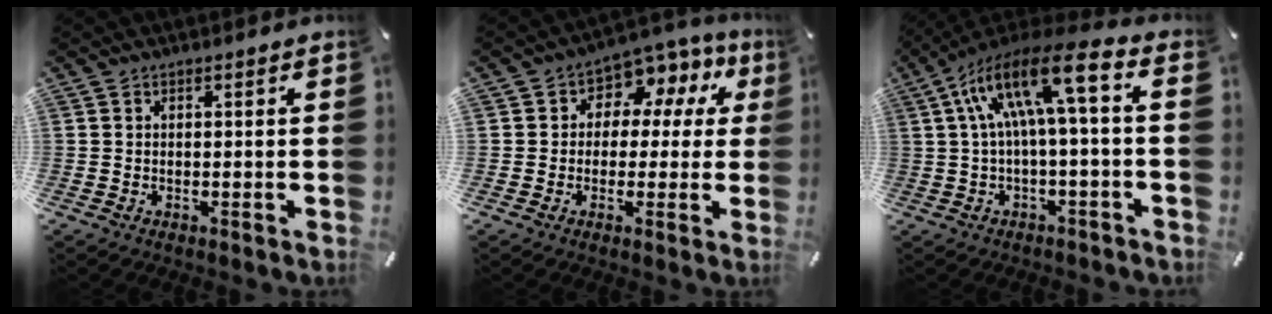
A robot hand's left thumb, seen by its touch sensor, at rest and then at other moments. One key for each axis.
{"total": 7.5, "fx": 2.4, "fy": 6.3, "fz": 3.3, "tx": -0.051, "ty": -0.016, "tz": 0.042}
{"total": 15.8, "fx": 3.2, "fy": 4.2, "fz": 14.9, "tx": -0.280, "ty": -0.013, "tz": 0.049}